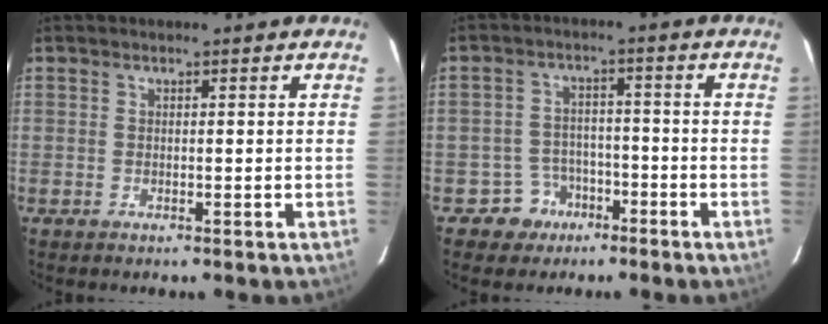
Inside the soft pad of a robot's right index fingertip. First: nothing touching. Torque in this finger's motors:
{"motor_torque": [-0.06, -0.09, -0.32, -0.13]}